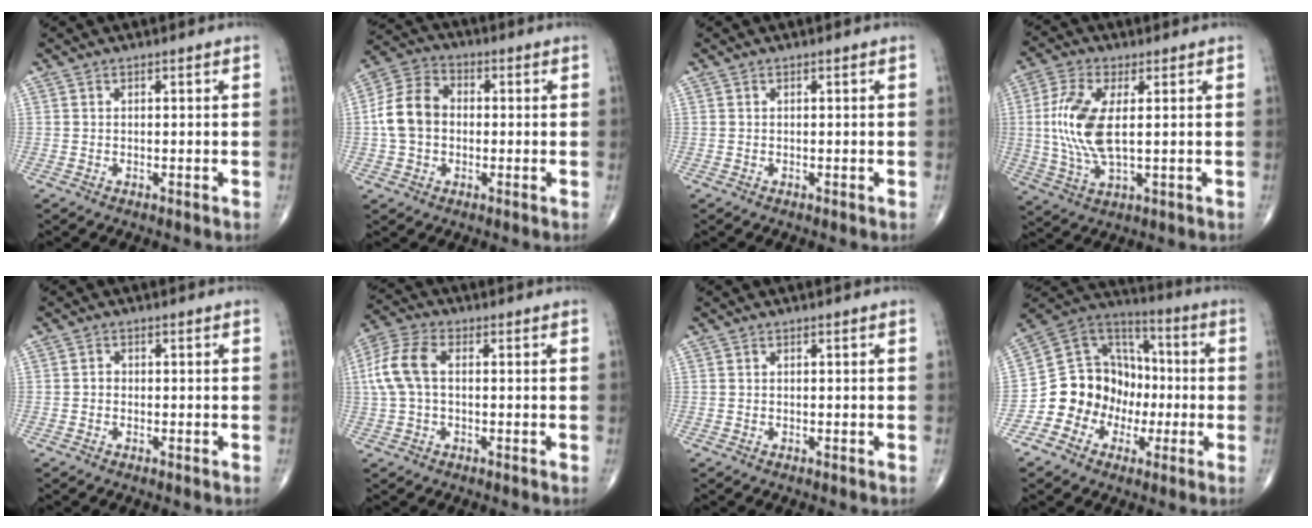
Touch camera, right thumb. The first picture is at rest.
{"total": 9.8, "force": [-0.4, 7.6, 6.3], "torque": [-0.115, 0.030, -0.017]}
{"total": 0.0}
{"total": 11.7, "force": [1.1, 4.8, 10.6], "torque": [-0.241, -0.006, 0.025]}
{"total": 1.0, "force": [-0.2, 0.9, 0.5], "torque": [-0.001, 0.004, -0.007]}
{"total": 8.7, "force": [0.7, 5.1, 7.0], "torque": [-0.167, 0.024, 0.011]}
{"total": 0.0}
{"total": 15.0, "force": [-3.7, 13.5, 5.4], "torque": [-0.041, 0.080, -0.067]}